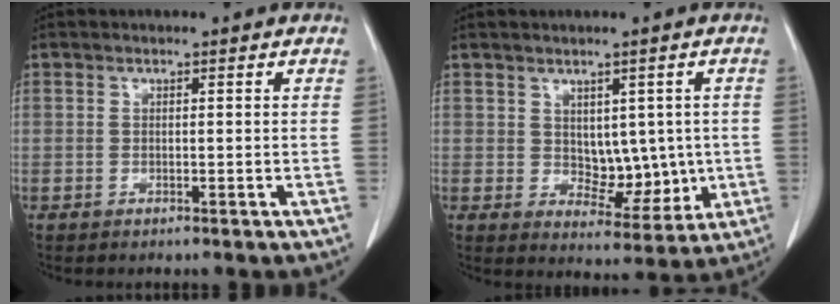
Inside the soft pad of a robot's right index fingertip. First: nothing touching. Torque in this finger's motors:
{"motor_torque": [-0.07, 0.13, 0.04, 0.00]}